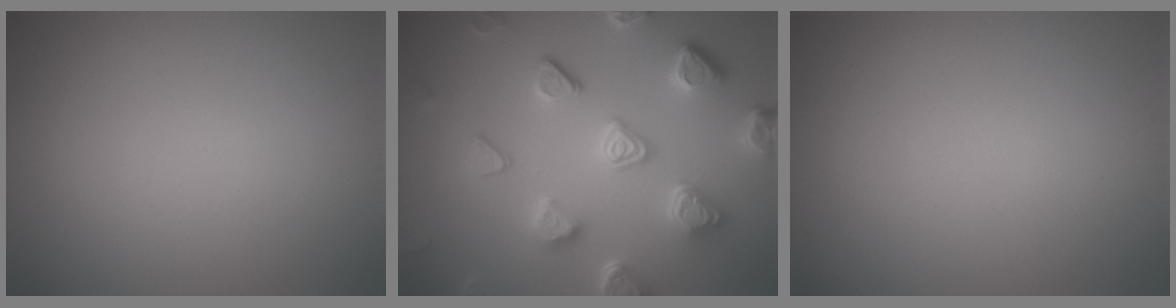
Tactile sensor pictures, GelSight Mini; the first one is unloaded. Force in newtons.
{"total": 6.3, "press": 5.2, "slide": 3.5}
{"total": 0.0}